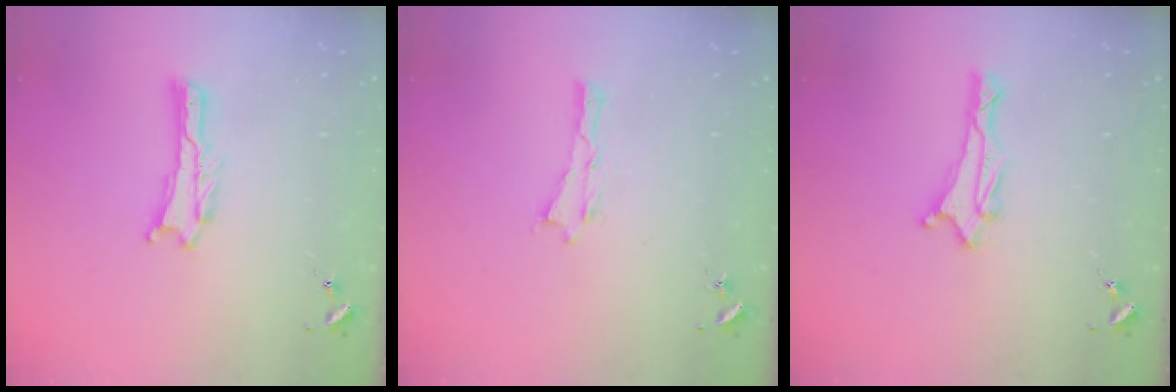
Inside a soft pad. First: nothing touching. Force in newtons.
{"total": 0.0}
{"total": 2.0, "press": 1.8, "slide": 0.8}